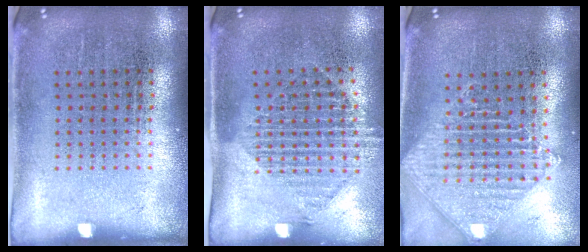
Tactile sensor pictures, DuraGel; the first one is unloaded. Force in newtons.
{"total": 1.6, "press": 1.3, "slide": 0.9}
{"total": 1.5, "press": 1.3, "slide": 0.6}